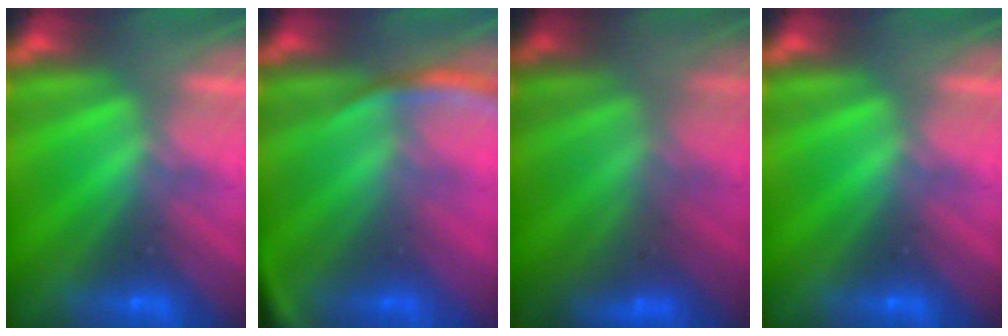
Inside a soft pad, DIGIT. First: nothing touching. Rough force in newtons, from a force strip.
{"total": 2.6}
{"total": 2.9}
{"total": 0.0}